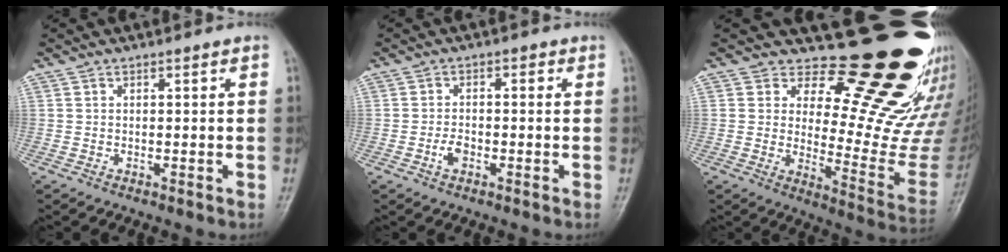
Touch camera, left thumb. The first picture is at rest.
{"total": 3.1, "force": [-1.1, 2.0, 2.0], "torque": [-0.026, 0.011, -0.025]}
{"total": 22.3, "force": [16.7, 7.9, 12.5], "torque": [-0.115, -0.148, 0.217]}